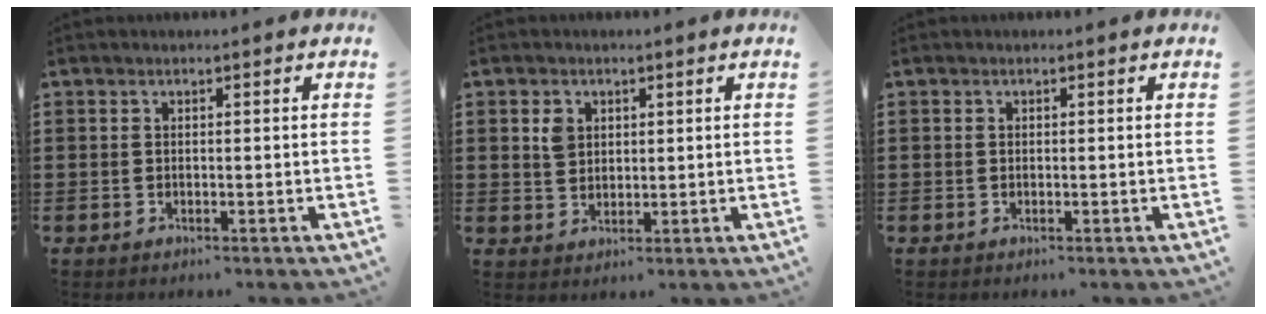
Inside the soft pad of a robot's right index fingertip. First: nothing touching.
{"total": 2.8, "force": [1.2, 2.2, 1.2], "torque": [-0.032, 0.009, 0.022]}
{"total": 0.0}